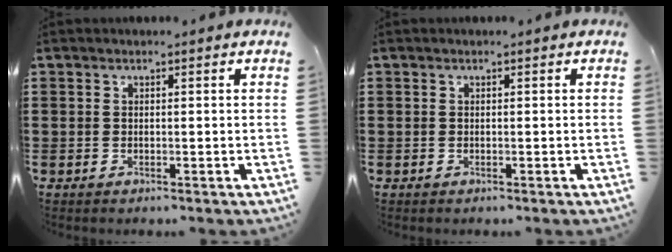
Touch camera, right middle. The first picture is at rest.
{"total": 0.0}